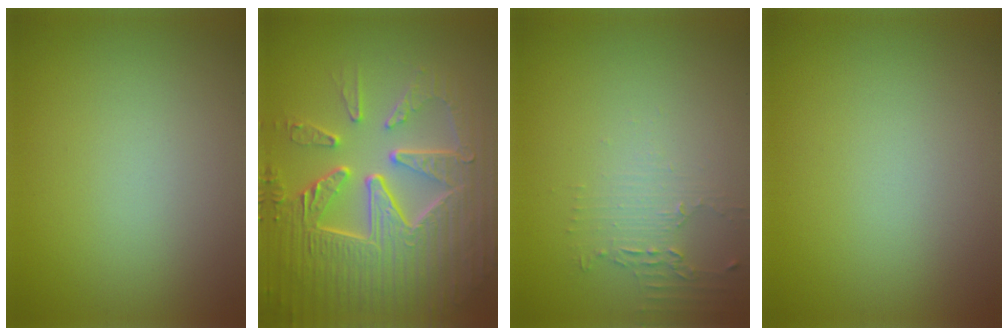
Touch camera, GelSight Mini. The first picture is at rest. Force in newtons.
{"total": 9.7, "press": 6.5, "slide": 7.2}
{"total": 2.2, "press": 1.6, "slide": 1.5}
{"total": 0.0}